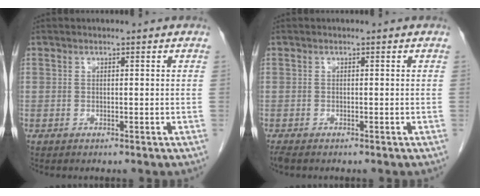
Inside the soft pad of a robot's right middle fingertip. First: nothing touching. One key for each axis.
{"total": 1.7, "fx": -1.4, "fy": 0.6, "fz": 0.8, "tx": -0.020, "ty": -0.007, "tz": -0.023}